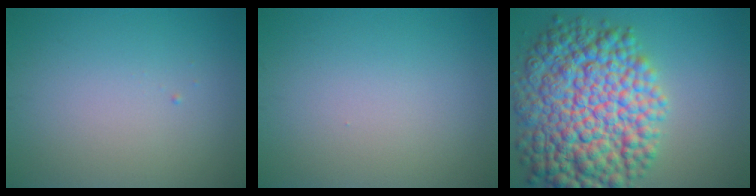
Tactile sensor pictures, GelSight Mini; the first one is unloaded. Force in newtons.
{"total": 0.0}
{"total": 14.0, "press": 14.0, "slide": 0.2}